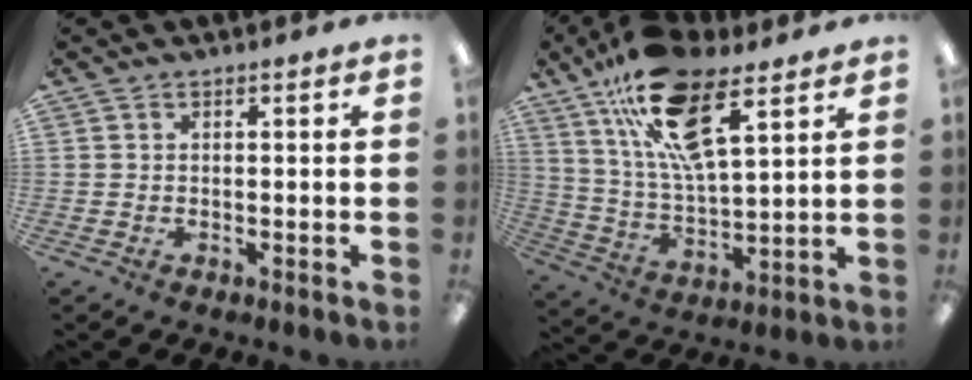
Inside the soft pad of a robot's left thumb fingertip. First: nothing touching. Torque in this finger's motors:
{"motor_torque": [0.47, 0.51, 1.68, -1.09, 0.61]}